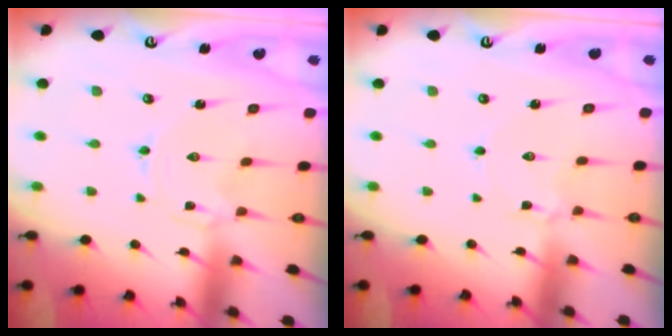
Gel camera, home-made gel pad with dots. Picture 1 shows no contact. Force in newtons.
{"total": 2.0, "press": 2.0, "slide": 0.2}